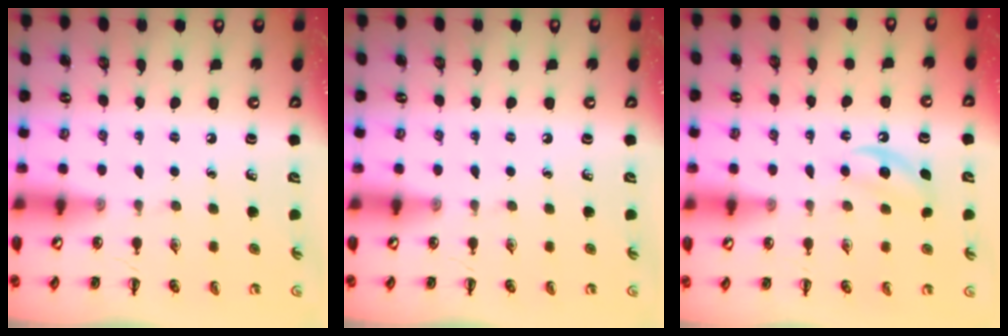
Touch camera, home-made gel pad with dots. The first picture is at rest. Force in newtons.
{"total": 0.0}
{"total": 4.9, "press": 4.7, "slide": 1.4}